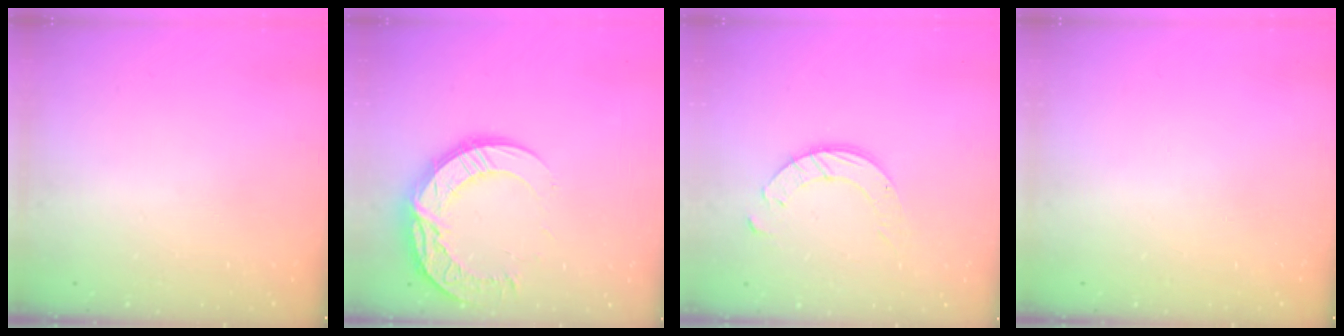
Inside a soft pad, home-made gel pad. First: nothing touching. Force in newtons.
{"total": 17.2, "press": 17.2, "slide": 0.7}
{"total": 9.7, "press": 9.6, "slide": 0.8}
{"total": 0.0}